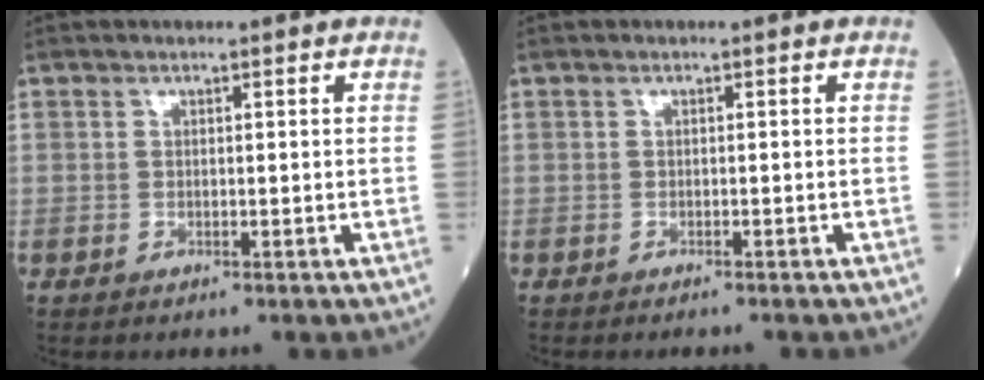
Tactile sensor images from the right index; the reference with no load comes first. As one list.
[{"total": 1.3, "force": [-1.3, 0.0, 0.4], "torque": [-0.007, 0.000, -0.017]}]